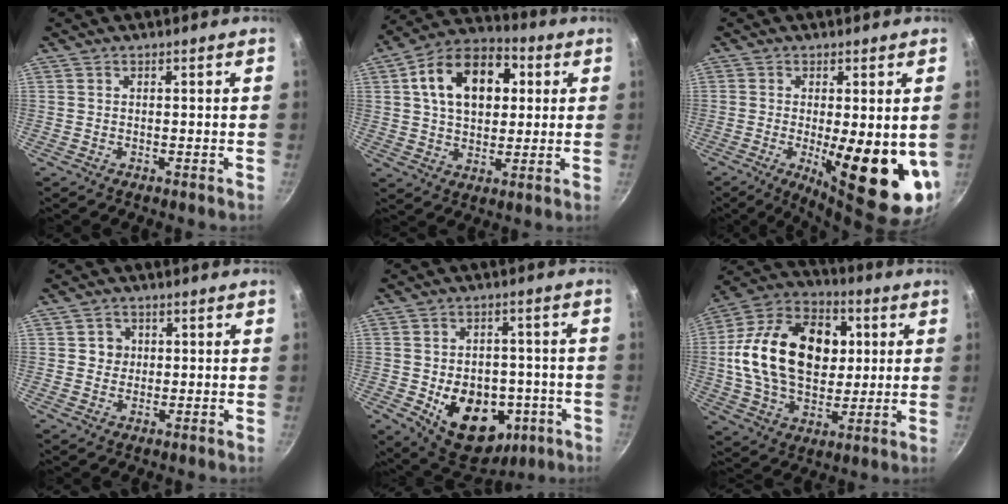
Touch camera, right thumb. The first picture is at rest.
{"total": 16.8, "force": [4.1, 11.2, 11.8], "torque": [-0.160, 0.017, 0.054]}
{"total": 16.8, "force": [-2.2, 5.3, 15.8], "torque": [-0.202, -0.026, -0.021]}
{"total": 3.0, "force": [0.4, 2.9, 0.8], "torque": [0.009, 0.003, 0.003]}
{"total": 17.9, "force": [-5.0, 12.8, 11.5], "torque": [-0.135, 0.020, -0.052]}
{"total": 25.4, "force": [3.3, 17.4, 18.2], "torque": [-0.284, 0.019, 0.047]}